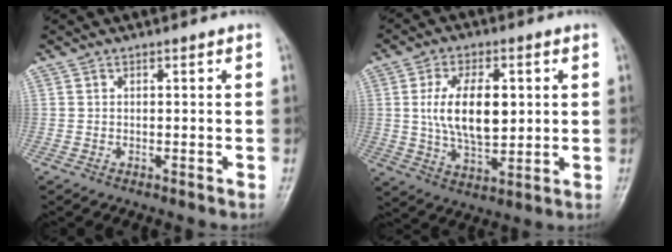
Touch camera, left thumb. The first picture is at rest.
{"total": 12.3, "force": [1.7, 6.7, 10.1], "torque": [-0.167, -0.010, 0.034]}